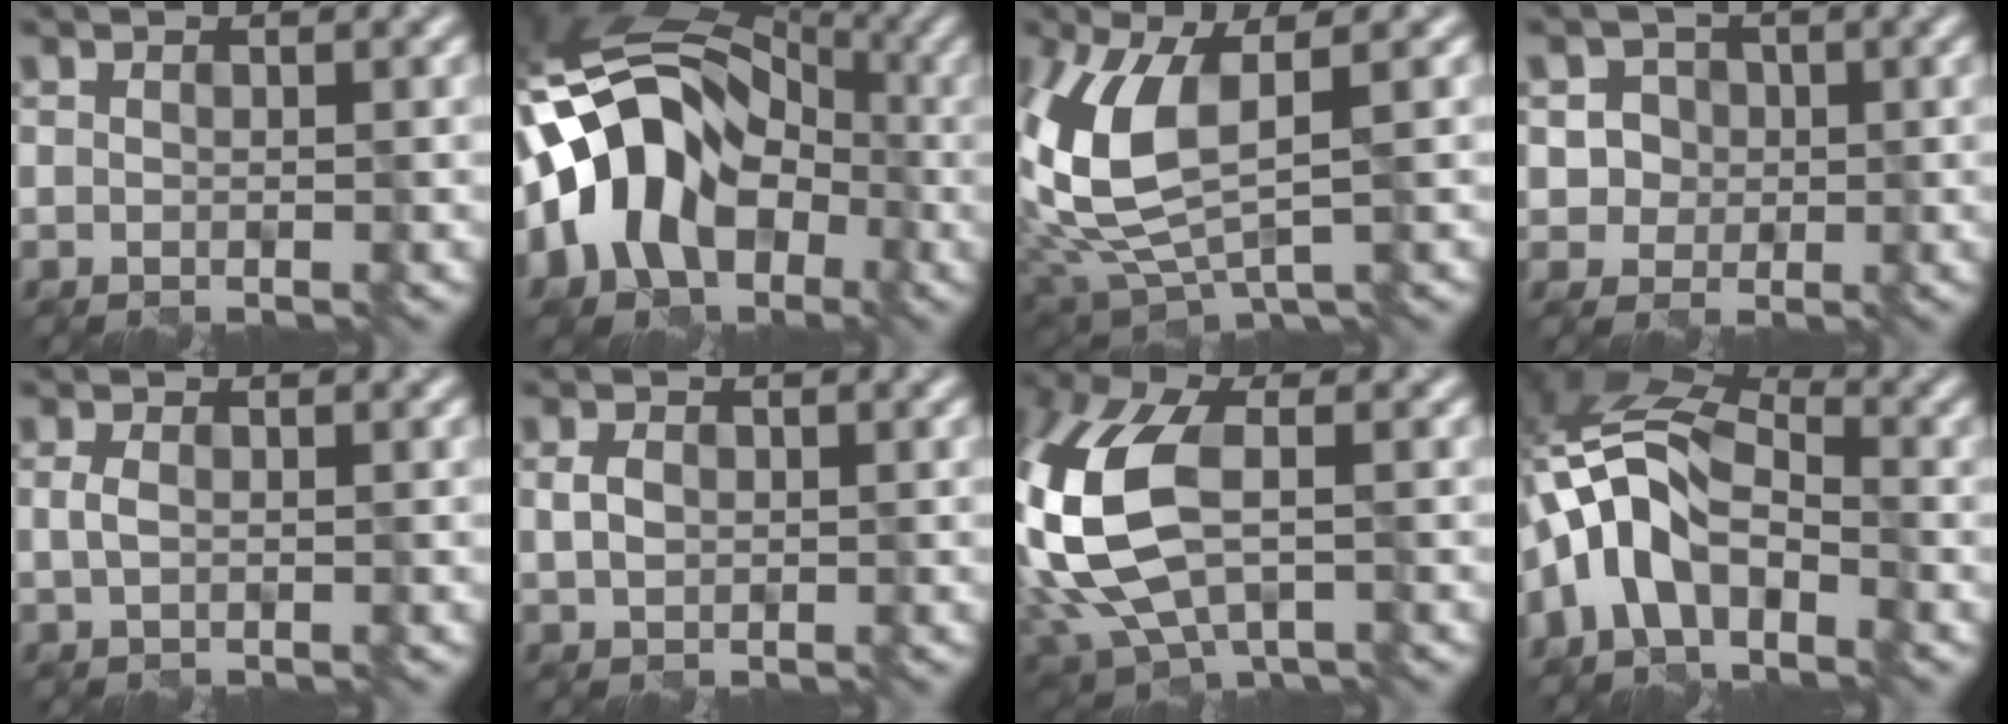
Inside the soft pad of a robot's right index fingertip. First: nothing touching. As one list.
[{"total": 13.9, "force": [-3.0, 9.8, 9.4], "torque": [-0.152, 0.023, -0.073]}, {"total": 9.5, "force": [1.1, 4.6, 8.3], "torque": [-0.218, -0.007, 0.028]}, {"total": 4.0, "force": [0.8, 3.7, 1.3], "torque": [-0.014, 0.009, 0.009]}, {"total": 1.3, "force": [0.0, 0.8, 1.0], "torque": [-0.028, 0.002, 0.002]}, {"total": 1.8, "force": [0.1, 1.4, 1.2], "torque": [-0.029, 0.002, 0.002]}, {"total": 12.8, "force": [0.1, 7.6, 10.2], "torque": [-0.266, -0.009, -0.001]}, {"total": 7.9, "force": [-3.0, 4.6, 5.7], "torque": [-0.108, 0.021, -0.079]}]